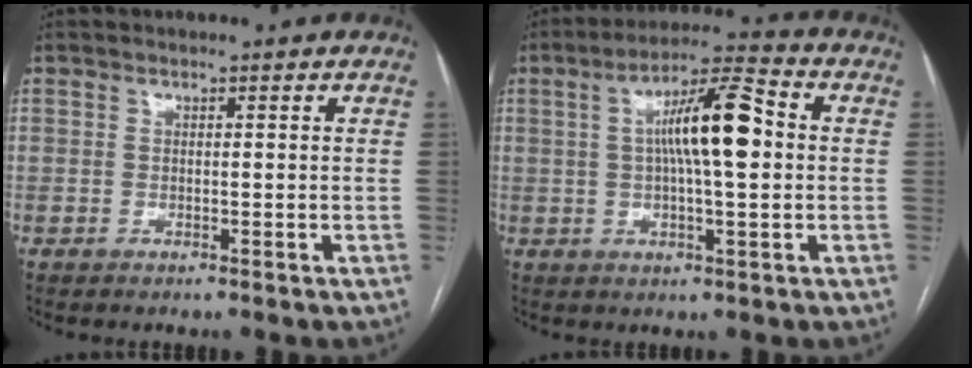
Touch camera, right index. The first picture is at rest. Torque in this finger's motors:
{"motor_torque": [1.59, -0.10, 0.77, 0.18]}